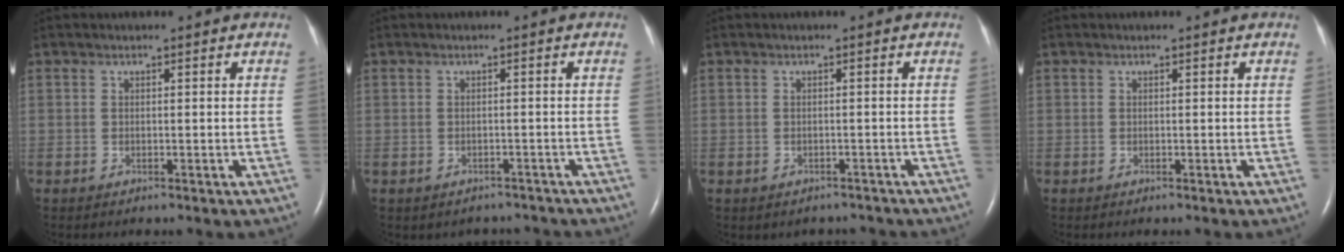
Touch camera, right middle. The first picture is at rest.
{"total": 3.2, "force": [-2.7, 1.7, 0.0], "torque": [-0.002, 0.013, -0.031]}
{"total": 2.7, "force": [-2.2, 1.6, 0.2], "torque": [-0.005, 0.010, -0.026]}
{"total": 0.0}